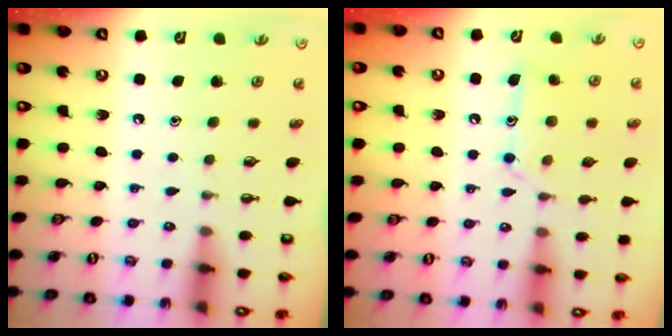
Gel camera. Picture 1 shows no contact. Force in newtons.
{"total": 13.0, "press": 12.9, "slide": 0.8}